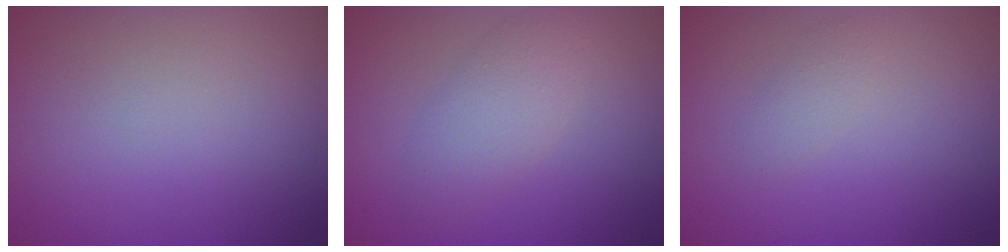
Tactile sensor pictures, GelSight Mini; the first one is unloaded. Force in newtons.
{"total": 2.9, "press": 2.9, "slide": 0.1}
{"total": 1.1, "press": 1.1, "slide": 0.0}